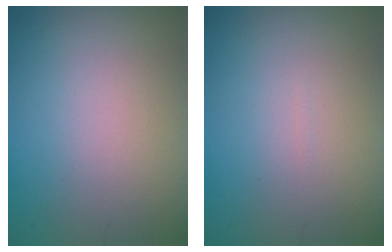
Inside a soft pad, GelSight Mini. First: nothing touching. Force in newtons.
{"total": 0.0}